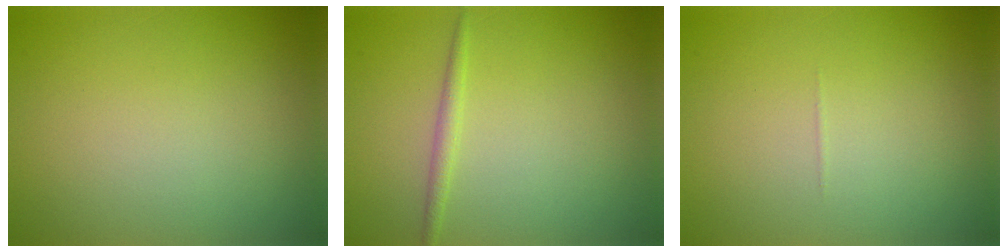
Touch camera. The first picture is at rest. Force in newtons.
{"total": 1.1, "press": 1.1, "slide": 0.0}
{"total": 0.0}